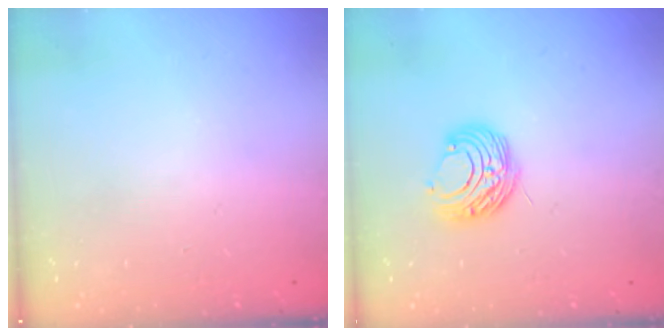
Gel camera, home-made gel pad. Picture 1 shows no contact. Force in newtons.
{"total": 8.7, "press": 8.7, "slide": 0.6}